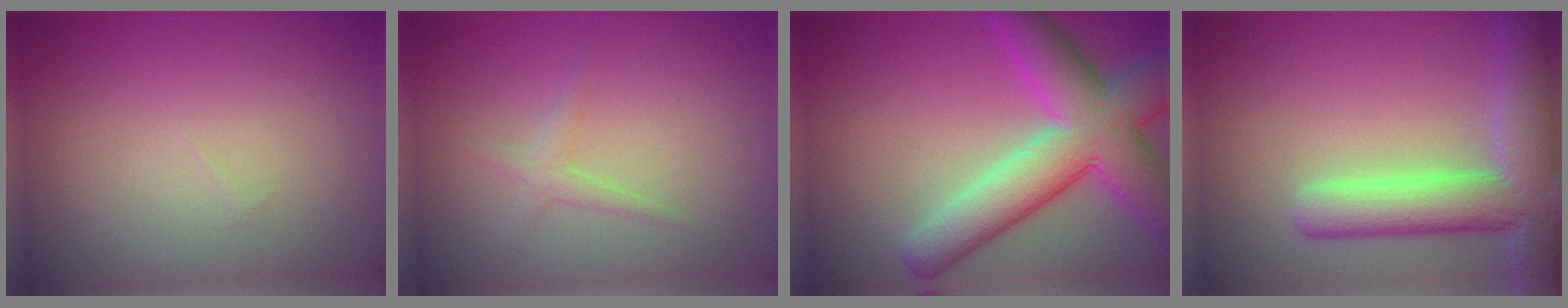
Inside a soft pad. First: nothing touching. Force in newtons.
{"total": 1.3, "press": 1.3, "slide": 0.1}
{"total": 9.5, "press": 9.5, "slide": 0.3}
{"total": 7.9, "press": 7.8, "slide": 0.8}